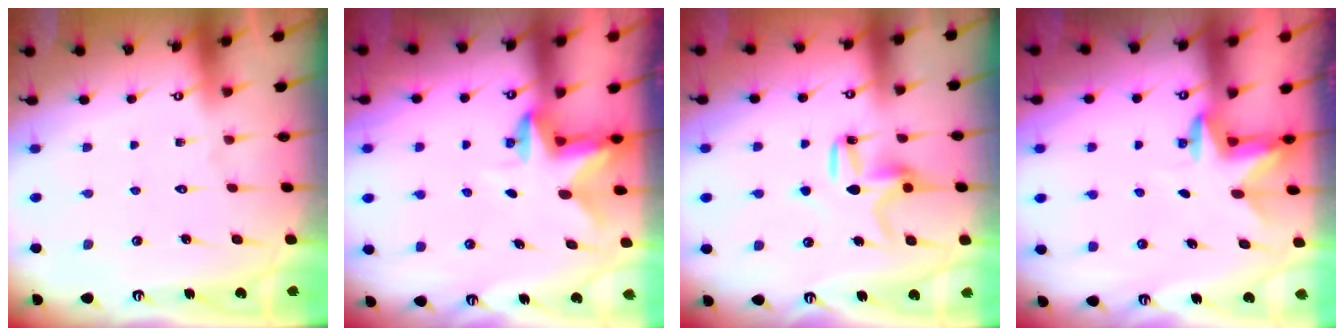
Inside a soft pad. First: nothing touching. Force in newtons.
{"total": 2.8, "press": 2.7, "slide": 0.5}
{"total": 10.0, "press": 10.0, "slide": 0.3}
{"total": 2.9, "press": 2.9, "slide": 0.5}